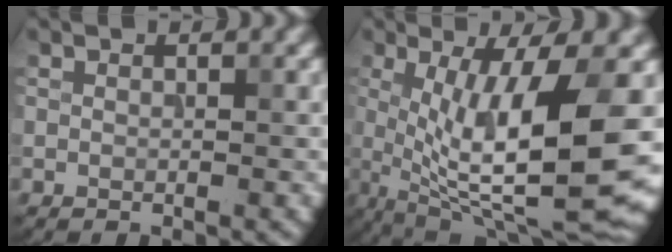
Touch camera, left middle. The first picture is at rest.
{"total": 12.2, "force": [0.2, 3.1, 11.8], "torque": [-0.198, -0.016, 0.009]}